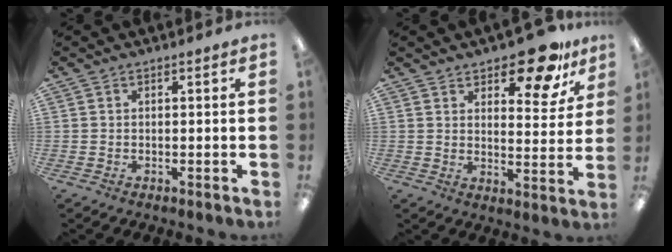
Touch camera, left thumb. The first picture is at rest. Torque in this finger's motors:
{"motor_torque": [0.13, 0.29, -0.26, 0.06, 0.04]}